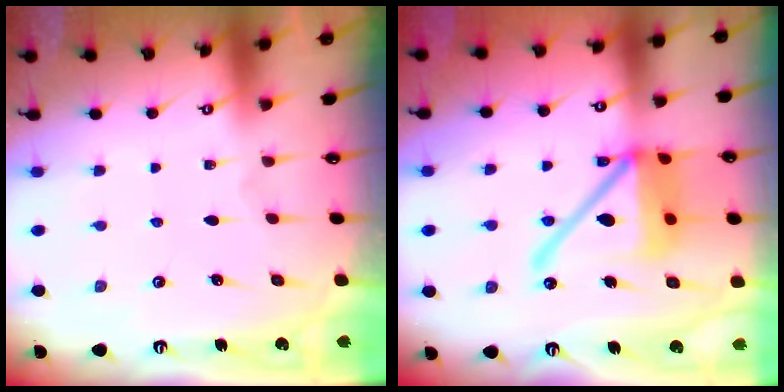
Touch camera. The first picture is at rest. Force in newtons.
{"total": 18.1, "press": 17.9, "slide": 2.6}